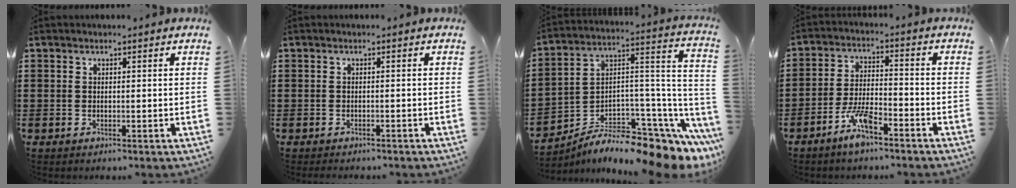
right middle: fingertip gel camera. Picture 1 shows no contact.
{"total": 0.8, "force": [-0.8, 0.1, 0.0], "torque": [-0.002, 0.000, -0.017]}
{"total": 7.4, "force": [-5.7, 2.1, 4.2], "torque": [-0.080, -0.013, -0.109]}
{"total": 6.3, "force": [-4.6, 1.7, 4.0], "torque": [-0.092, 0.004, -0.091]}